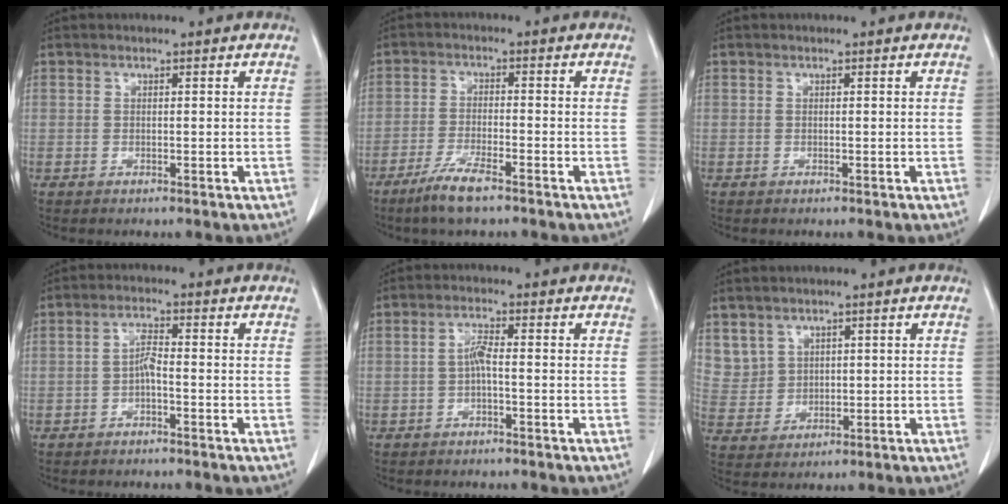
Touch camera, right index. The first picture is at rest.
{"total": 5.8, "force": [-4.2, 0.5, 4.0], "torque": [-0.085, -0.011, -0.078]}
{"total": 0.0}
{"total": 2.4, "force": [-0.9, 0.6, 2.2], "torque": [-0.041, 0.005, -0.017]}
{"total": 2.4, "force": [-0.5, 0.4, 2.3], "torque": [-0.043, 0.005, -0.010]}
{"total": 5.5, "force": [3.1, 4.5, 0.3], "torque": [-0.007, 0.005, 0.075]}